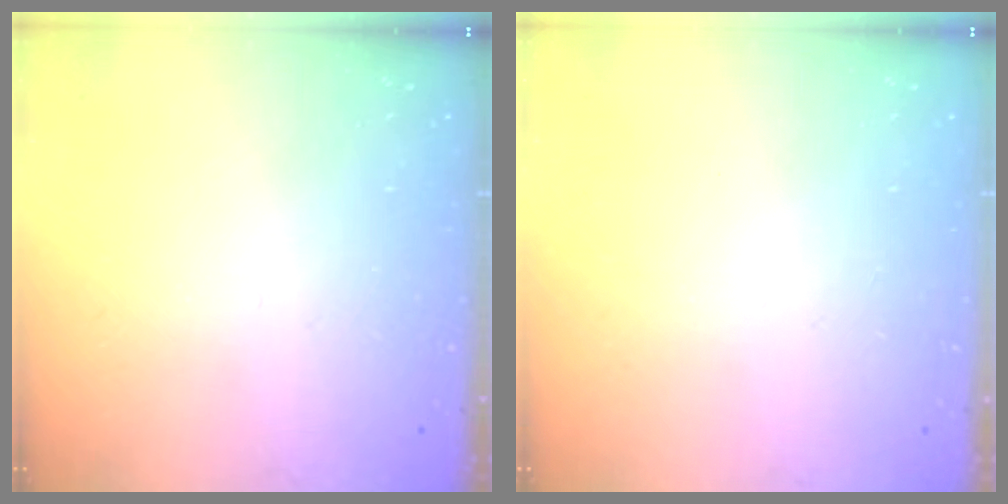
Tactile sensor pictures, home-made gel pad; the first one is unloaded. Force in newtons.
{"total": 0.0}